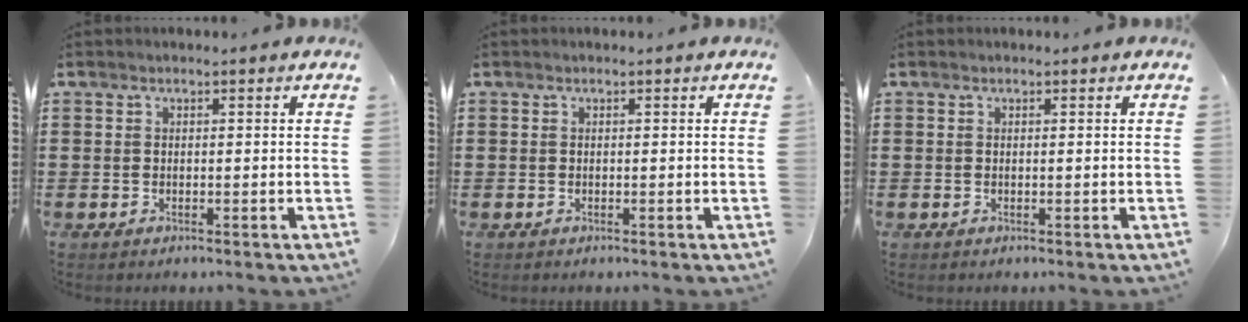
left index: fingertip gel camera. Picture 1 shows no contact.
{"total": 0.0}
{"total": 0.0}